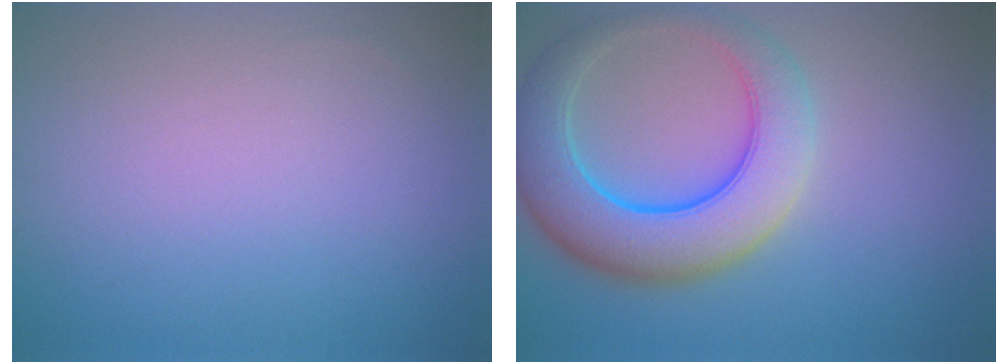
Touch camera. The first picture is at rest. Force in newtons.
{"total": 8.3, "press": 8.3, "slide": 0.4}